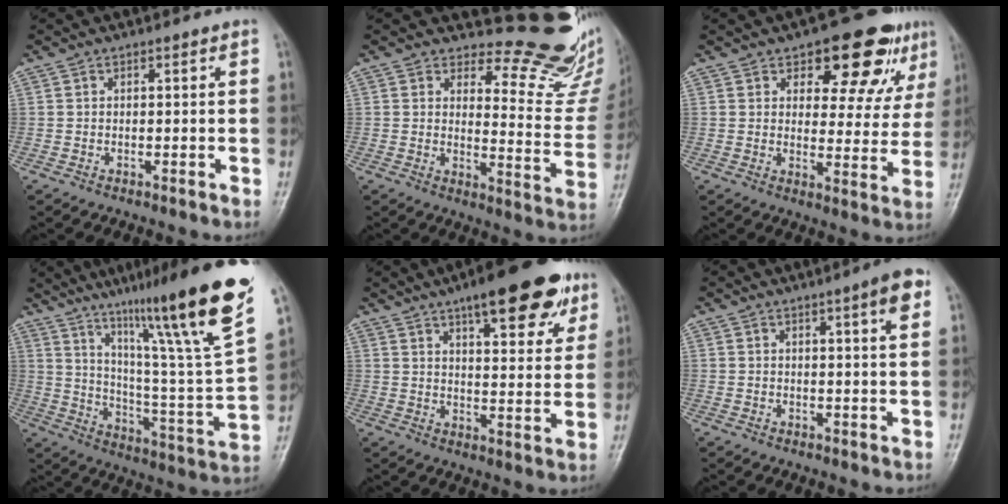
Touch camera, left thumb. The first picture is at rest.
{"total": 15.1, "force": [14.2, 4.5, 2.8], "torque": [0.017, -0.164, 0.157]}
{"total": 15.2, "force": [8.7, 7.1, 10.1], "torque": [-0.073, -0.032, 0.117]}
{"total": 28.9, "force": [18.5, 2.4, 22.1], "torque": [-0.318, -0.078, 0.294]}
{"total": 17.6, "force": [10.9, 5.6, 12.7], "torque": [-0.140, -0.033, 0.154]}
{"total": 4.8, "force": [2.3, 0.2, 4.2], "torque": [-0.051, -0.006, 0.032]}